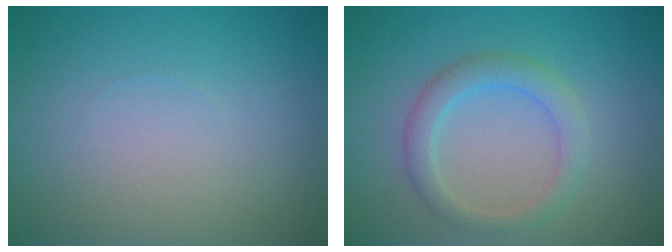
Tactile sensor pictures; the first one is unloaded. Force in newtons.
{"total": 2.8, "press": 2.8, "slide": 0.2}